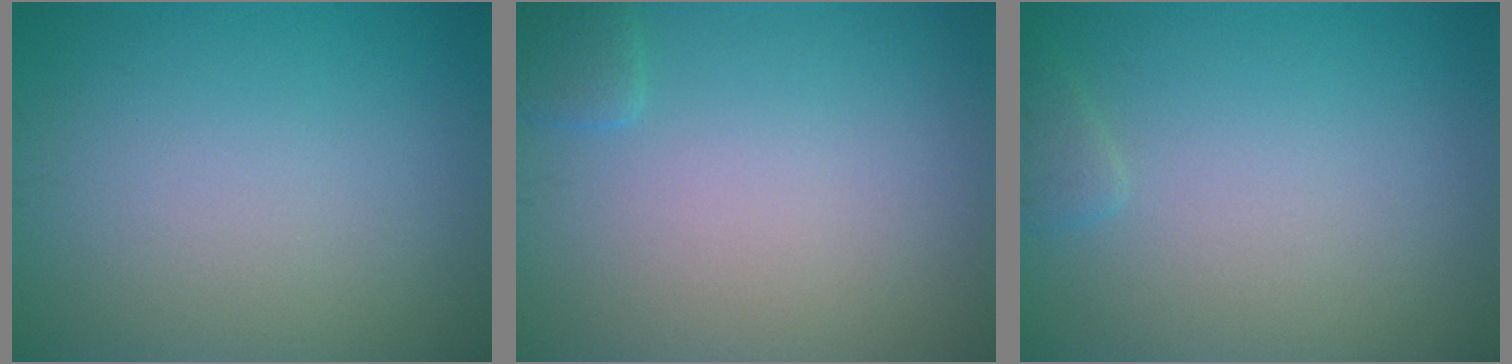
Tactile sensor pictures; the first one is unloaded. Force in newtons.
{"total": 1.1, "press": 1.1, "slide": 0.2}
{"total": 0.9, "press": 0.9, "slide": 0.1}